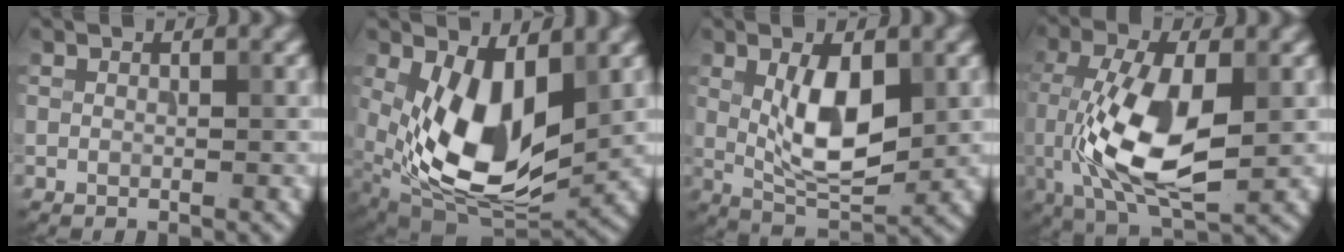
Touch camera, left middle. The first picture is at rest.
{"total": 10.6, "force": [0.3, 5.7, 8.9], "torque": [-0.169, -0.026, 0.011]}
{"total": 6.3, "force": [0.3, 2.6, 5.7], "torque": [-0.105, -0.010, 0.005]}
{"total": 9.6, "force": [-1.3, 4.2, 8.5], "torque": [-0.178, -0.012, -0.023]}